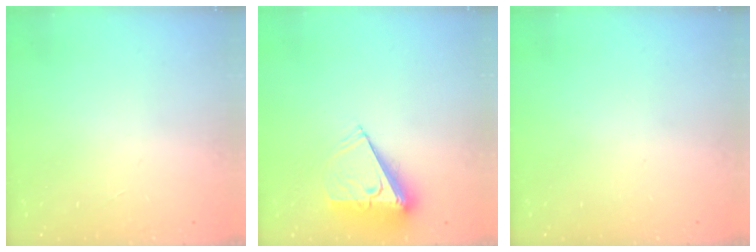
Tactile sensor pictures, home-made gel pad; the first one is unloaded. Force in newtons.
{"total": 8.1, "press": 8.0, "slide": 0.6}
{"total": 0.0}